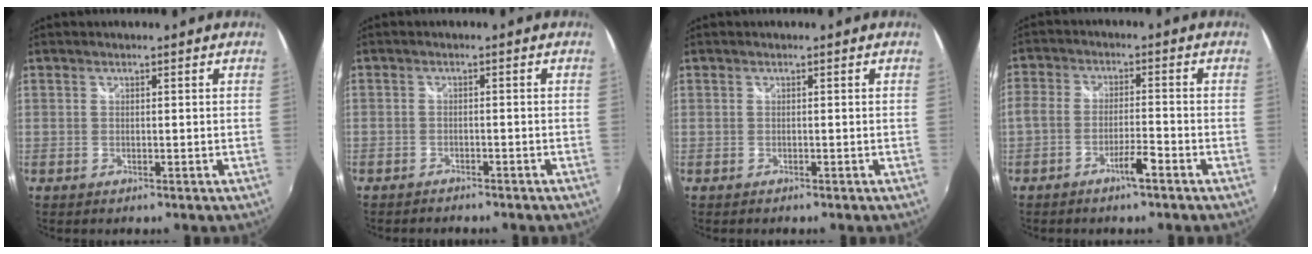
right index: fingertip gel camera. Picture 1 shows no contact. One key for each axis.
{"total": 2.9, "fx": -2.7, "fy": 0.8, "fz": 0.7, "tx": -0.026, "ty": -0.003, "tz": -0.042}
{"total": 0.5, "fx": -0.4, "fy": 0.4, "fz": -0.1, "tx": -0.001, "ty": 0.000, "tz": -0.007}
{"total": 4.9, "fx": -3.3, "fy": 0.8, "fz": 3.5, "tx": -0.078, "ty": 0.003, "tz": -0.064}